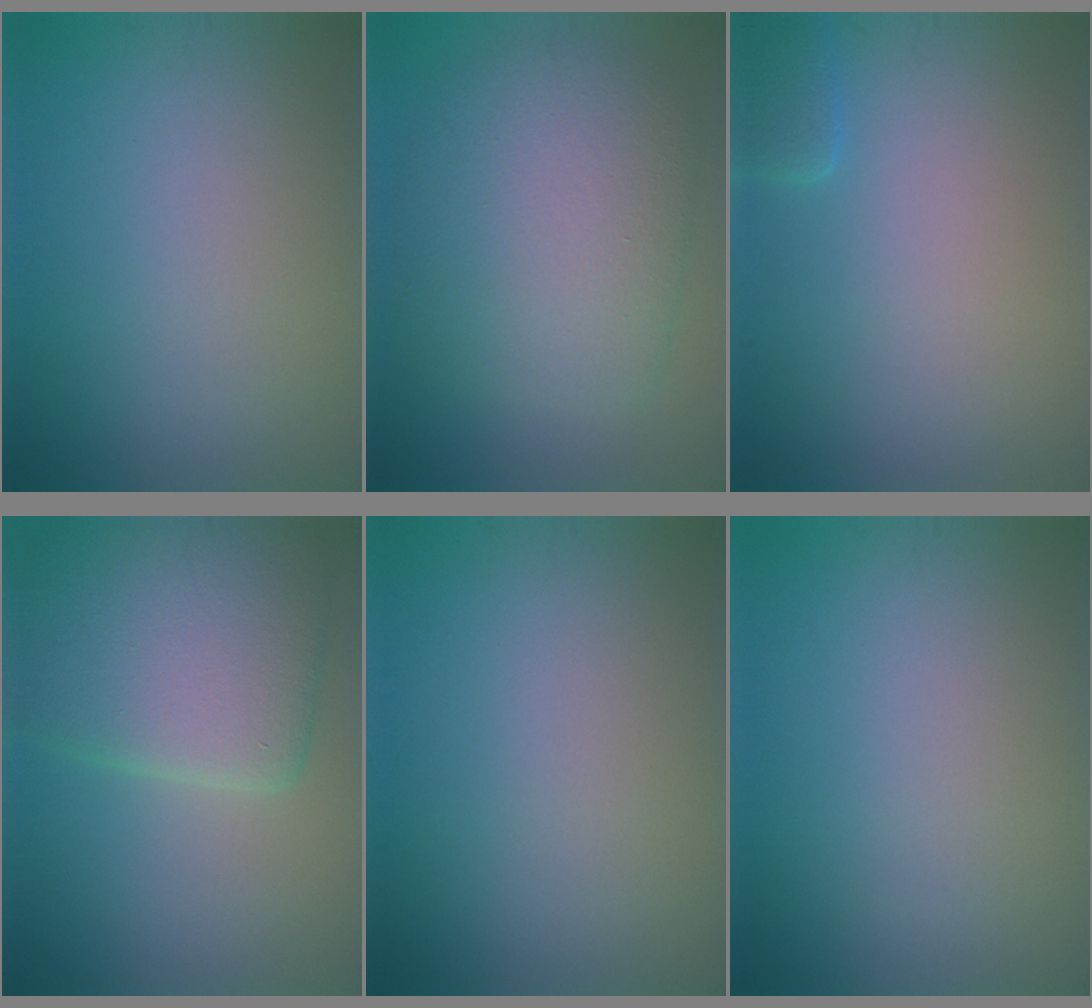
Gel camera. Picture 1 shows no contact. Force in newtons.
{"total": 8.2, "press": 8.2, "slide": 0.3}
{"total": 1.4, "press": 1.4, "slide": 0.1}
{"total": 8.8, "press": 8.7, "slide": 1.0}
{"total": 0.0}
{"total": 0.0}